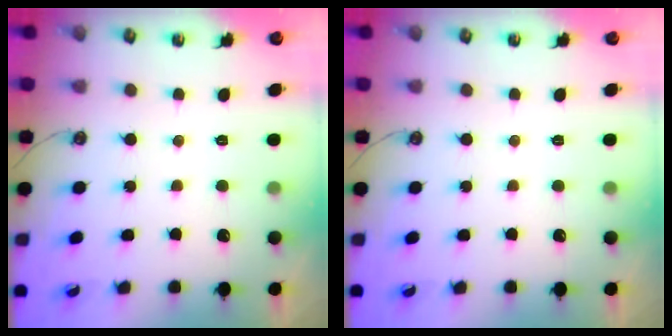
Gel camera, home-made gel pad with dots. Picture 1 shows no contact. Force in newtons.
{"total": 0.0}